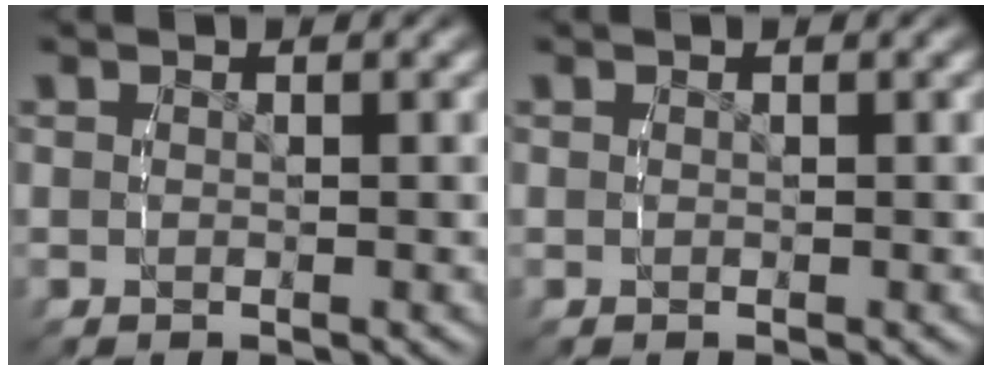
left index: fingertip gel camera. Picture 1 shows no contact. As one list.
[{"total": 0.0}]